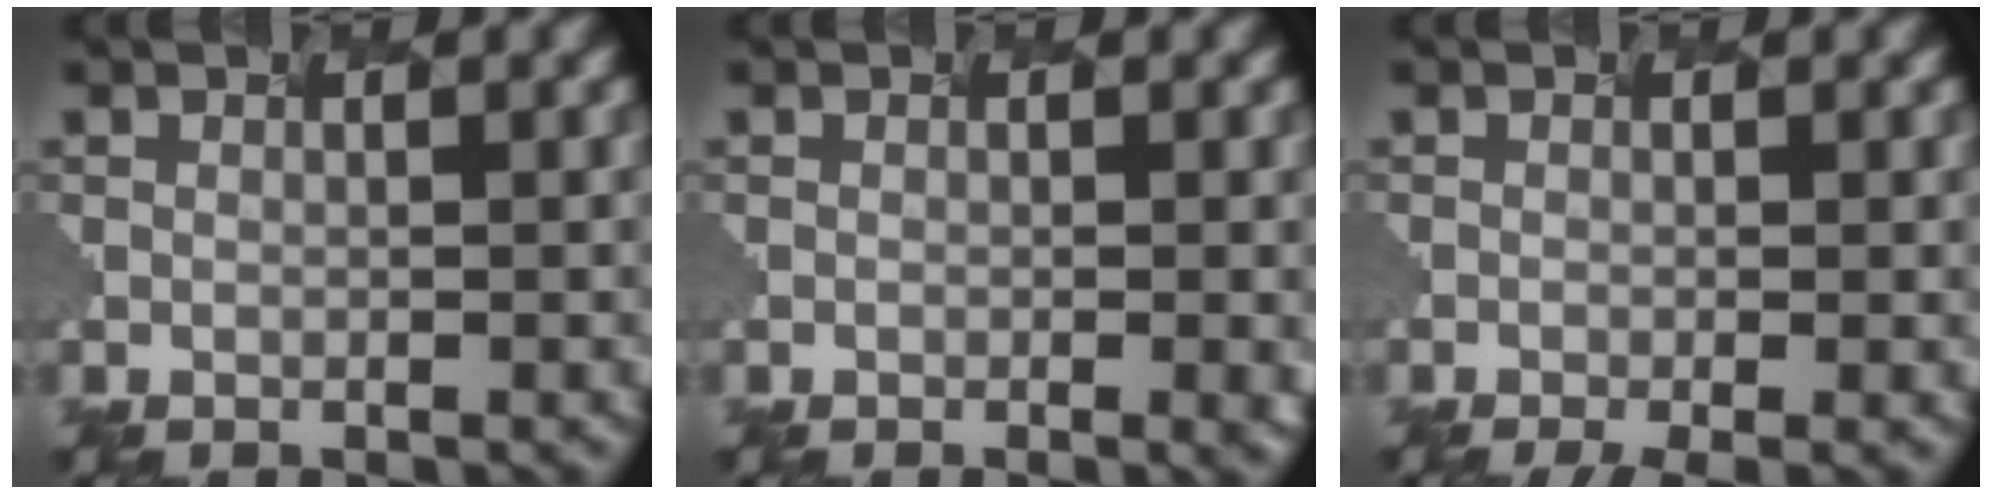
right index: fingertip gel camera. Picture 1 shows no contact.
{"total": 1.5, "force": [-0.4, 0.2, 1.4], "torque": [-0.010, 0.000, 0.002]}
{"total": 2.4, "force": [-1.4, 0.3, 2.0], "torque": [-0.023, -0.003, -0.012]}